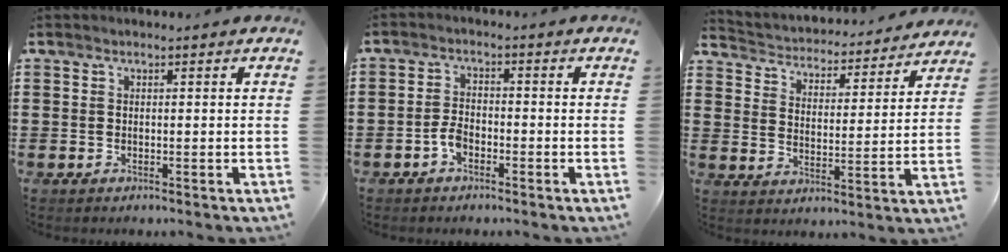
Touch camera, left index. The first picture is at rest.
{"total": 2.9, "force": [-1.4, 1.6, 2.0], "torque": [-0.054, 0.000, -0.031]}
{"total": 3.2, "force": [3.2, 0.3, -0.1], "torque": [-0.021, -0.032, 0.047]}